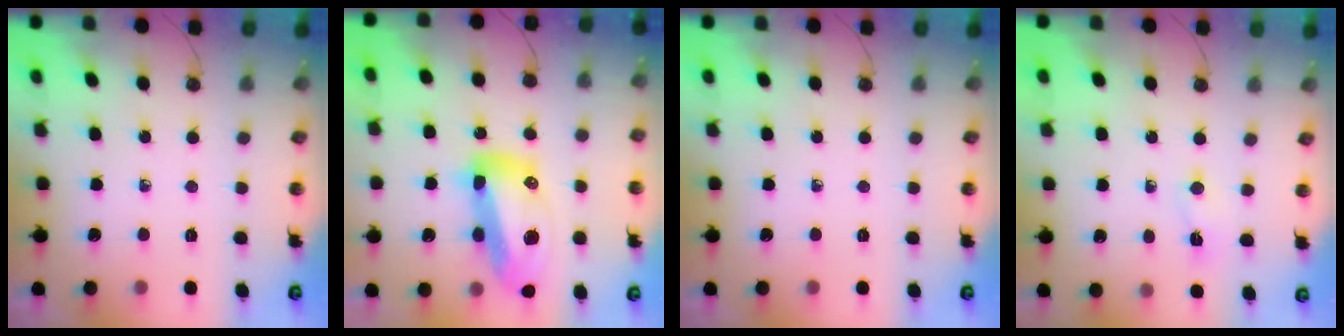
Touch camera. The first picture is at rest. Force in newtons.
{"total": 18.8, "press": 18.7, "slide": 1.8}
{"total": 0.0}
{"total": 2.7, "press": 2.7, "slide": 0.5}